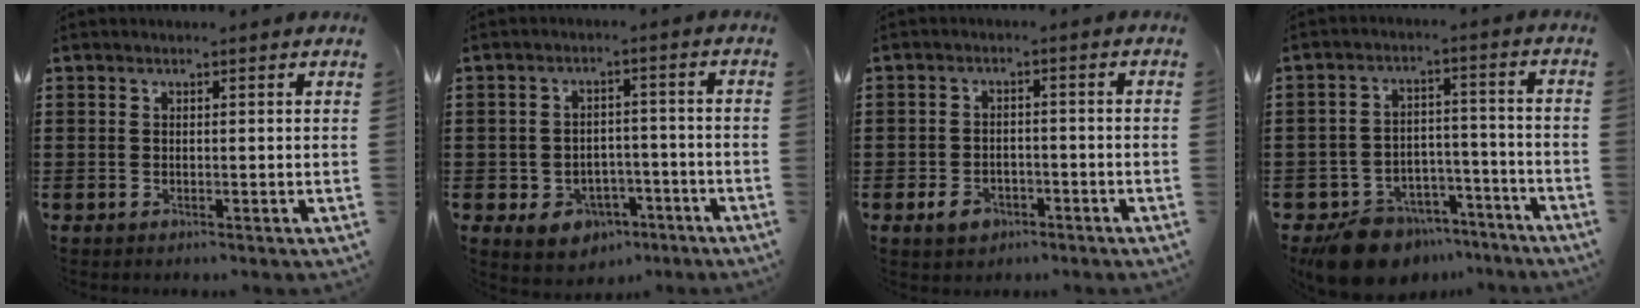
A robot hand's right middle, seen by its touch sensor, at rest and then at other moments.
{"total": 4.2, "force": [-2.9, 2.7, 1.4], "torque": [-0.037, 0.010, -0.057]}
{"total": 2.9, "force": [-1.9, 1.7, 1.4], "torque": [-0.027, 0.003, -0.036]}
{"total": 8.8, "force": [-8.0, 3.3, 1.9], "torque": [-0.044, 0.035, -0.153]}